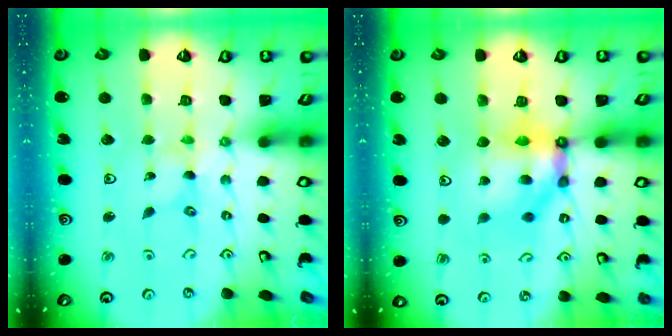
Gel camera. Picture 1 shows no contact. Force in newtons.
{"total": 10.5, "press": 10.4, "slide": 1.6}